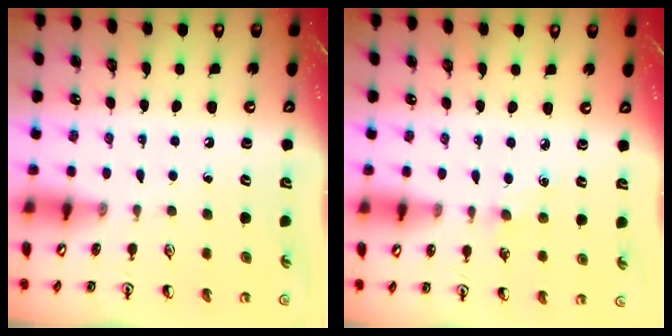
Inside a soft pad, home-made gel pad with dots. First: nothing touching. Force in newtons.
{"total": 2.8, "press": 2.8, "slide": 0.4}